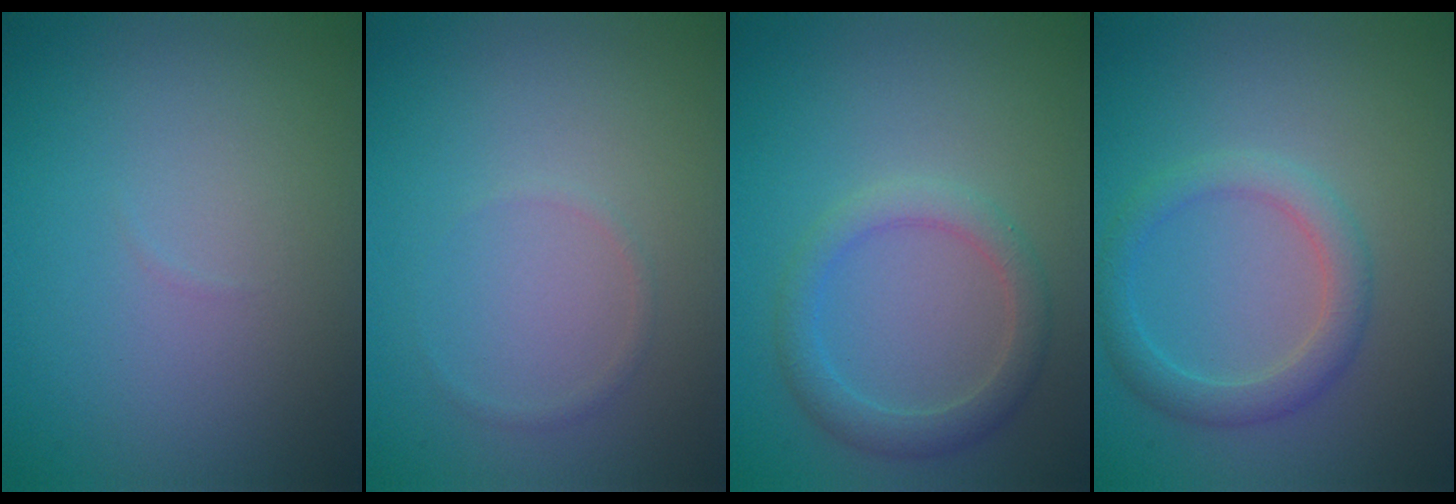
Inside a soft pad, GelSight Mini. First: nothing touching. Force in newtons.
{"total": 0.7, "press": 0.7, "slide": 0.0}
{"total": 2.7, "press": 2.7, "slide": 0.1}
{"total": 2.9, "press": 2.9, "slide": 0.1}